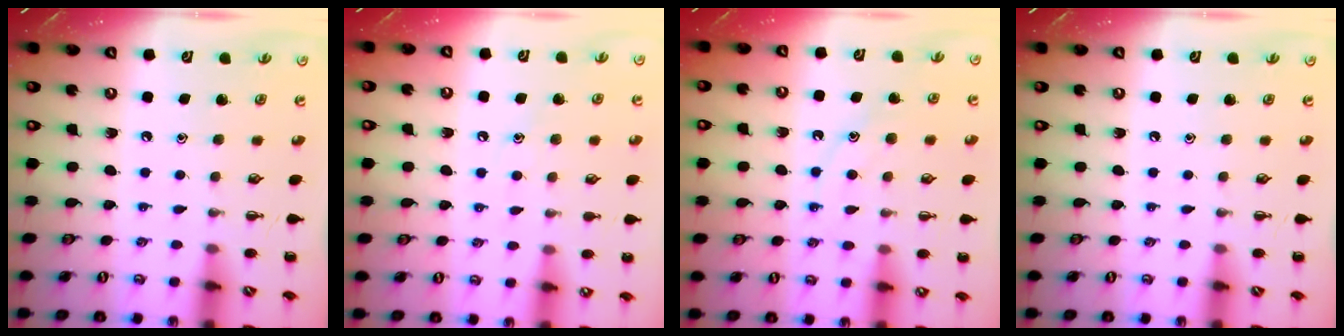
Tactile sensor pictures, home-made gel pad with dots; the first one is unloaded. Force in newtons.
{"total": 8.1, "press": 7.9, "slide": 1.8}
{"total": 11.8, "press": 11.8, "slide": 1.0}
{"total": 0.0}